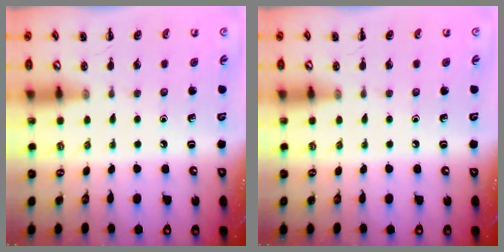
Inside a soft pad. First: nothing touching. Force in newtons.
{"total": 0.0}